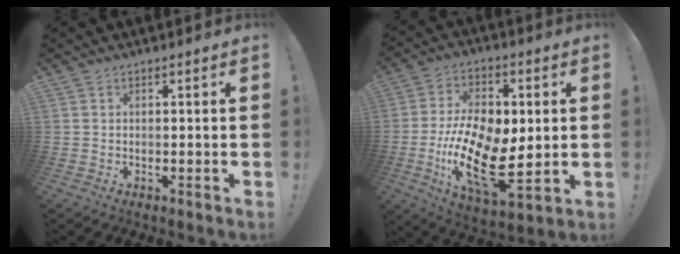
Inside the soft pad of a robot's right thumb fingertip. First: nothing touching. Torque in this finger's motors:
{"motor_torque": [2.25, 2.76, 2.29, -0.50, 0.66]}